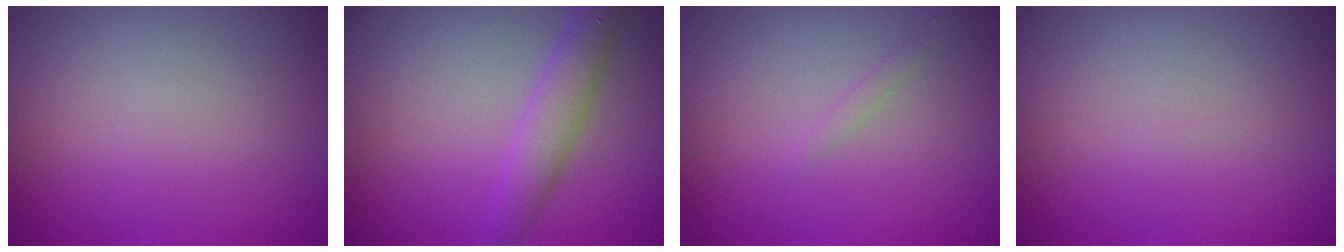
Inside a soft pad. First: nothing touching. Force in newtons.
{"total": 3.2, "press": 3.2, "slide": 0.1}
{"total": 0.7, "press": 0.7, "slide": 0.1}
{"total": 0.0}